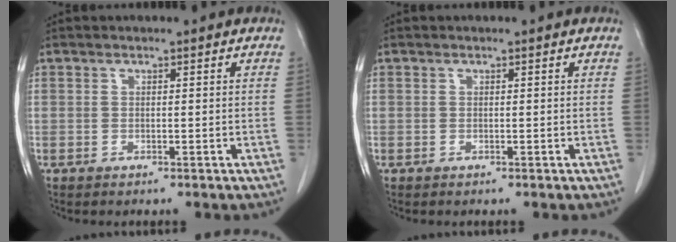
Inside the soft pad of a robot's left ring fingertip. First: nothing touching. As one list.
[{"total": 0.0}]